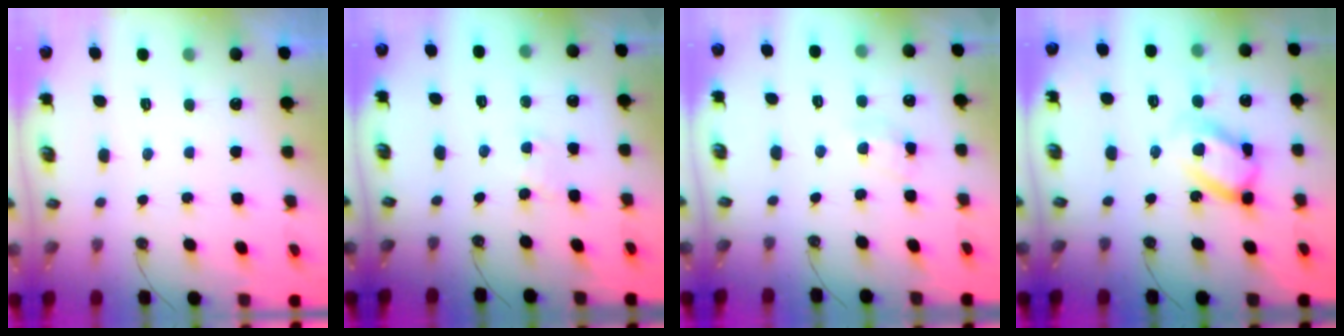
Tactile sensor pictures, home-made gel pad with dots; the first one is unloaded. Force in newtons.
{"total": 2.5, "press": 2.5, "slide": 0.3}
{"total": 4.6, "press": 4.6, "slide": 0.3}
{"total": 15.7, "press": 15.6, "slide": 1.3}